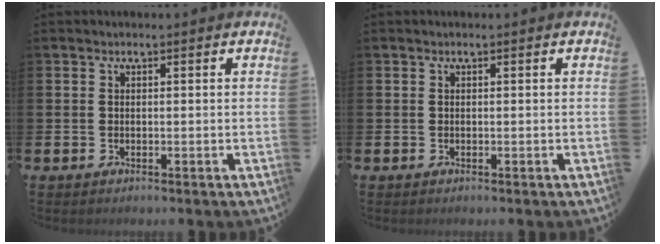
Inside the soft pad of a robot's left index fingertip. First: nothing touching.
{"total": 0.0}